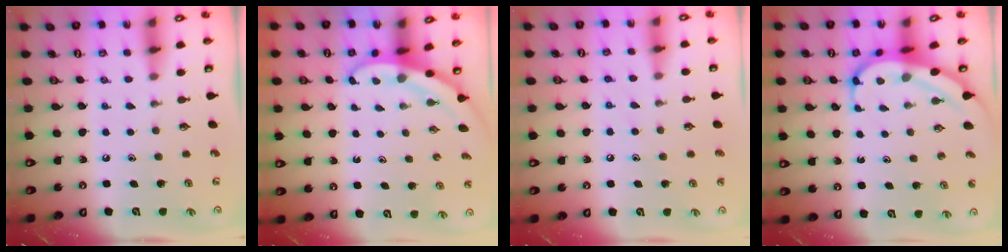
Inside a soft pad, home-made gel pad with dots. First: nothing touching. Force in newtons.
{"total": 3.2, "press": 3.2, "slide": 0.2}
{"total": 6.9, "press": 6.9, "slide": 0.7}
{"total": 7.2, "press": 7.1, "slide": 0.8}